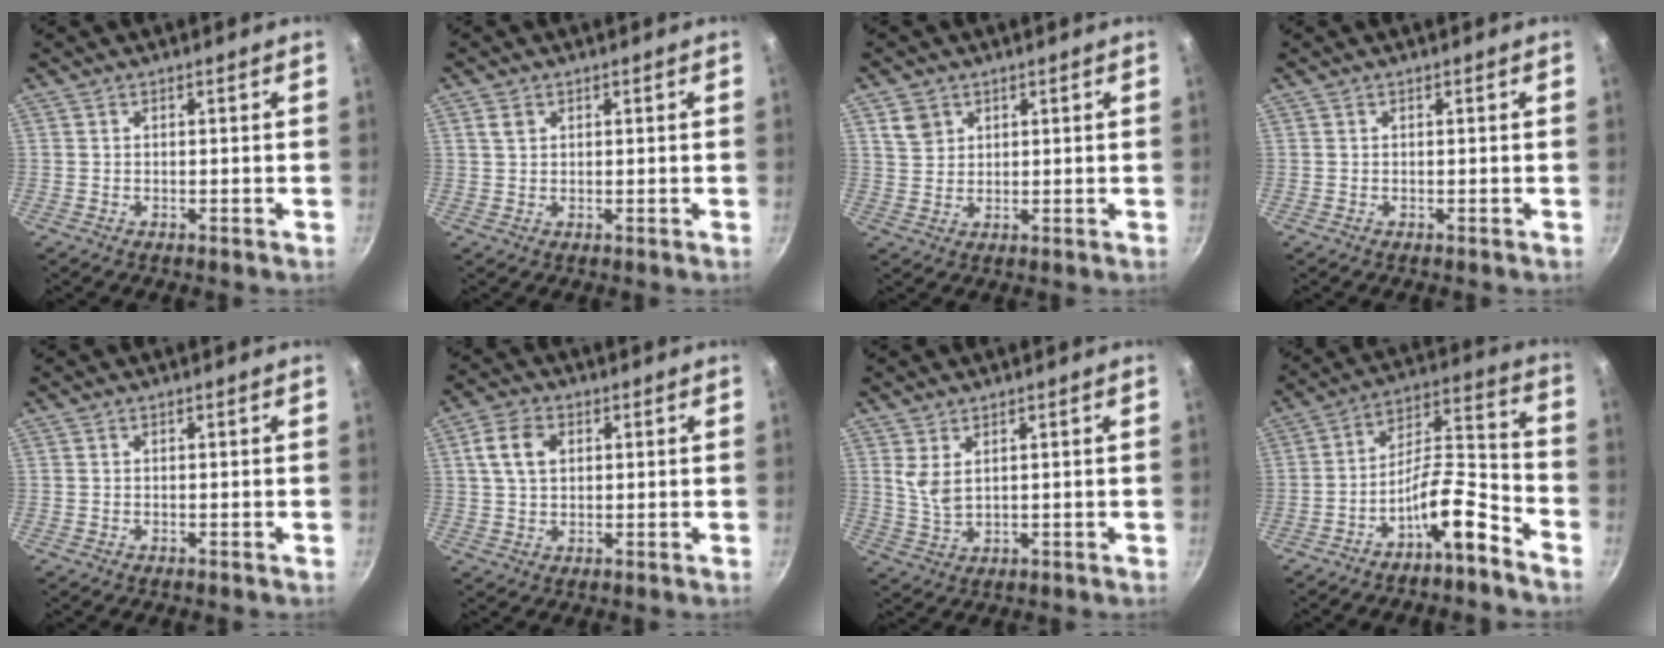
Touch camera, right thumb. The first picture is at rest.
{"total": 2.1, "force": [1.0, 1.5, 1.1], "torque": [-0.015, -0.001, 0.019]}
{"total": 4.2, "force": [2.1, 3.4, 1.5], "torque": [-0.012, 0.000, 0.043]}
{"total": 0.0}
{"total": 0.0}
{"total": 6.5, "force": [1.8, 4.5, 4.3], "torque": [-0.070, 0.006, 0.030]}
{"total": 4.0, "force": [1.7, 2.0, 3.0], "torque": [-0.056, -0.019, 0.038]}
{"total": 11.4, "force": [-7.5, 2.9, 8.1], "torque": [-0.133, 0.086, -0.128]}